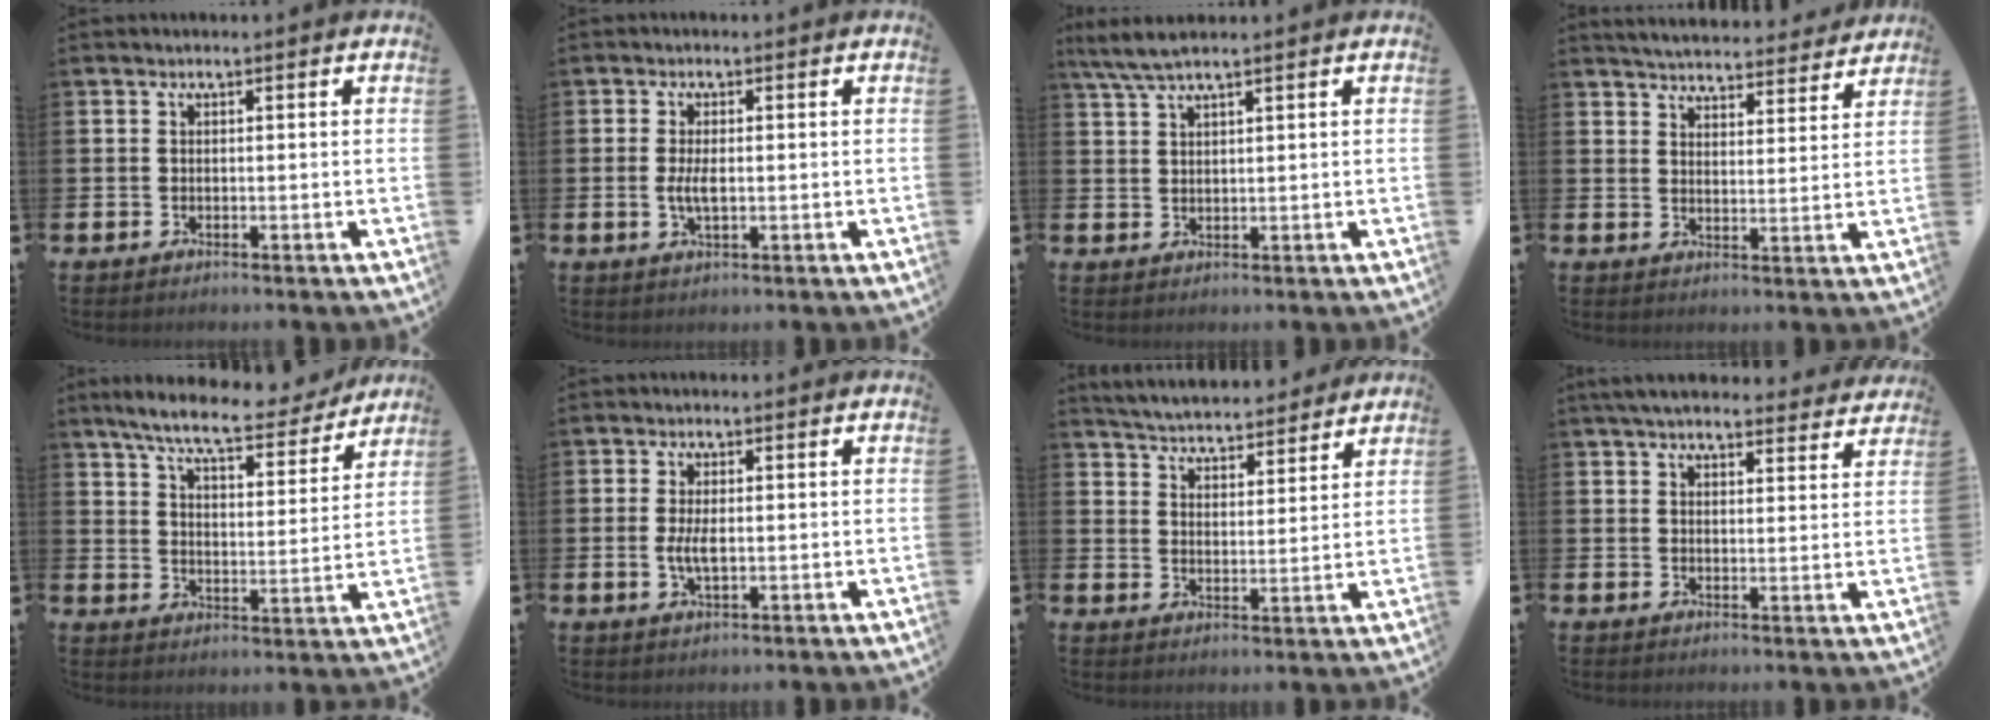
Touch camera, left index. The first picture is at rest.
{"total": 2.7, "force": [-0.1, 1.1, 2.5], "torque": [-0.045, 0.001, -0.004]}
{"total": 3.9, "force": [3.2, 0.2, 2.3], "torque": [-0.057, -0.001, 0.059]}
{"total": 5.1, "force": [5.1, 0.7, 0.2], "torque": [-0.023, -0.037, 0.089]}
{"total": 8.0, "force": [7.2, 1.2, 3.3], "torque": [-0.090, -0.036, 0.123]}
{"total": 3.0, "force": [0.0, 1.2, 2.7], "torque": [-0.050, 0.002, -0.002]}
{"total": 5.1, "force": [5.1, 0.8, 0.1], "torque": [-0.029, -0.034, 0.090]}
{"total": 5.2, "force": [4.9, 1.1, 1.4], "torque": [-0.038, -0.017, 0.091]}